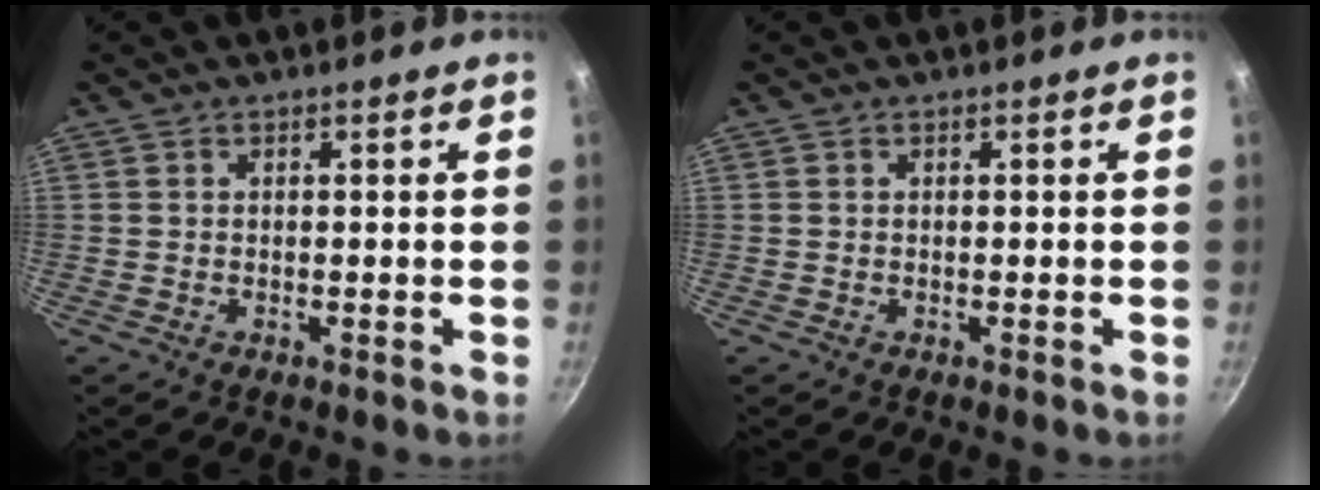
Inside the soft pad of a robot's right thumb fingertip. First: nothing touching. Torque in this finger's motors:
{"motor_torque": [0.00, 0.00, 0.00, 0.00, 0.00]}